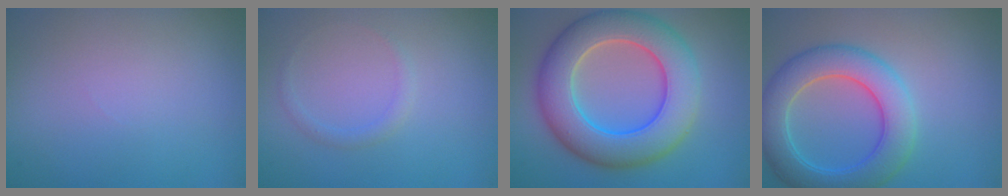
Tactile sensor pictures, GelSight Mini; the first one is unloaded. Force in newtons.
{"total": 1.0, "press": 1.0, "slide": 0.1}
{"total": 10.0, "press": 10.0, "slide": 0.4}
{"total": 6.4, "press": 6.4, "slide": 0.3}